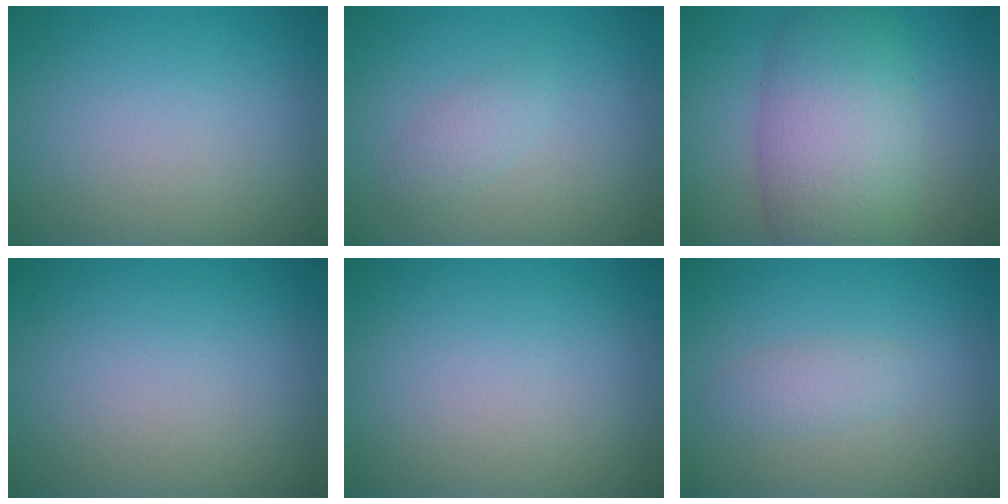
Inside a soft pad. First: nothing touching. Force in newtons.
{"total": 1.4, "press": 1.4, "slide": 0.1}
{"total": 9.1, "press": 9.1, "slide": 0.3}
{"total": 0.0}
{"total": 0.0}
{"total": 1.5, "press": 1.5, "slide": 0.0}